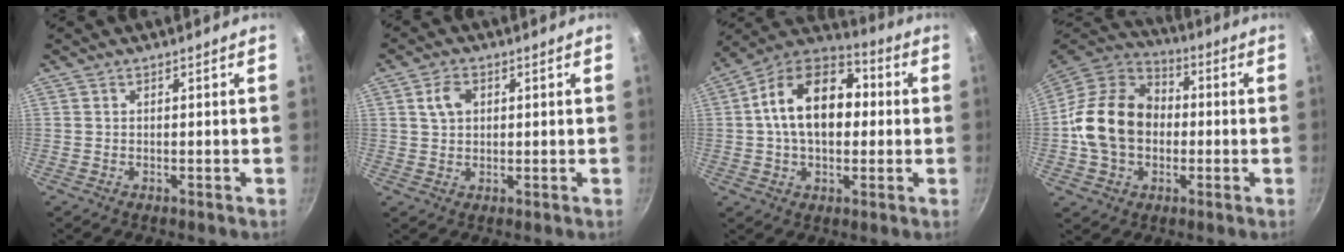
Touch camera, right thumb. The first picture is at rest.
{"total": 4.3, "force": [1.2, 3.1, 2.7], "torque": [-0.038, 0.003, 0.020]}
{"total": 18.2, "force": [1.6, 12.0, 13.7], "torque": [-0.193, 0.033, 0.006]}
{"total": 17.9, "force": [-1.1, 13.8, 11.4], "torque": [-0.172, 0.036, -0.031]}